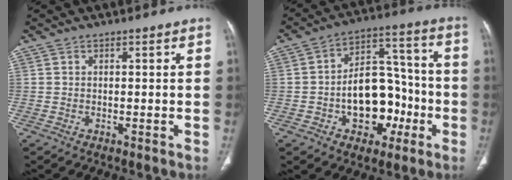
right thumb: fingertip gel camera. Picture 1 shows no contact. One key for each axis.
{"total": 15.6, "fx": -4.3, "fy": 10.5, "fz": 10.7, "tx": -0.110, "ty": 0.055, "tz": -0.061}